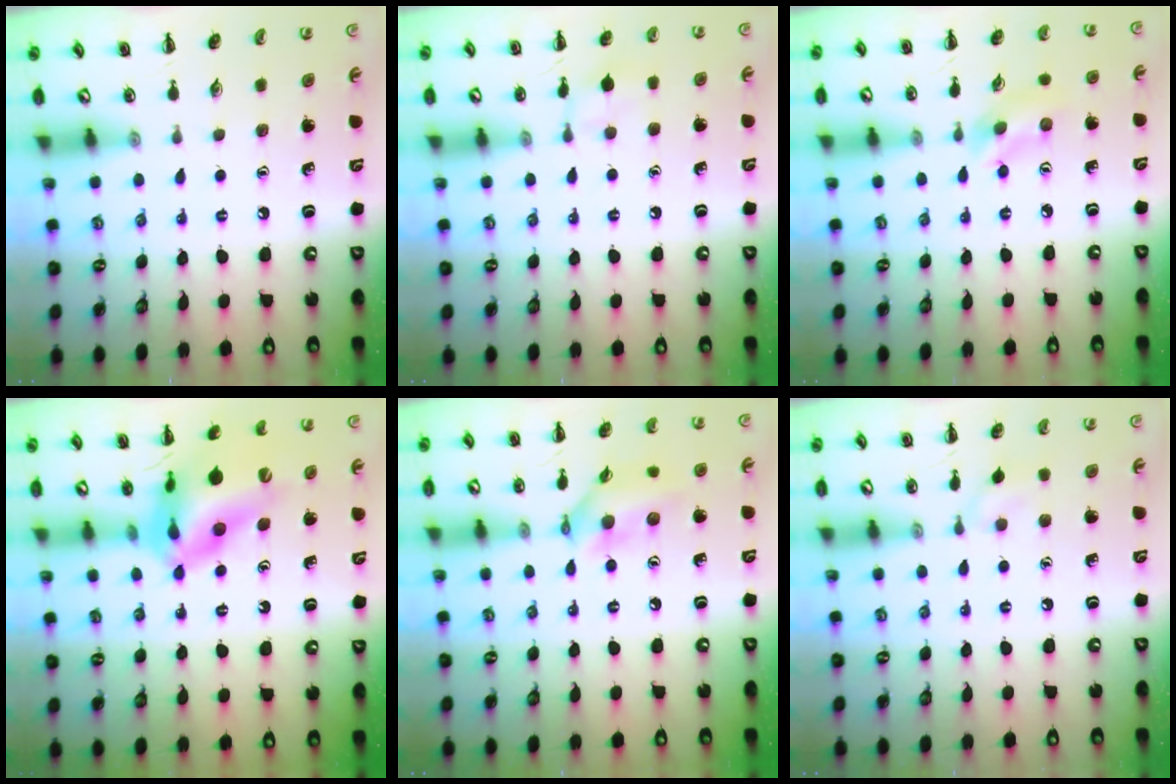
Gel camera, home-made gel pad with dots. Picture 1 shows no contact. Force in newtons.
{"total": 7.1, "press": 6.9, "slide": 1.9}
{"total": 2.7, "press": 2.6, "slide": 0.6}
{"total": 14.8, "press": 14.2, "slide": 4.2}
{"total": 11.8, "press": 11.7, "slide": 1.9}
{"total": 5.0, "press": 4.7, "slide": 1.6}